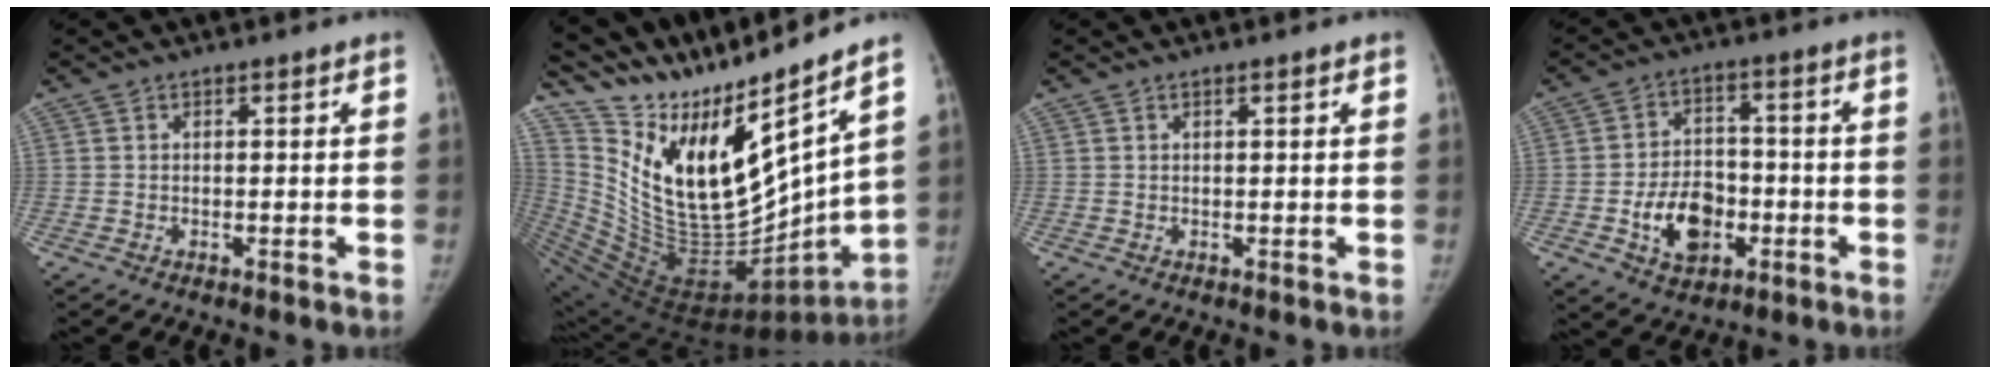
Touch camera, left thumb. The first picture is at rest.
{"total": 26.2, "force": [19.5, 4.4, 17.0], "torque": [-0.243, -0.123, 0.364]}
{"total": 0.6, "force": [0.4, 0.0, 0.4], "torque": [-0.004, 0.001, 0.005]}
{"total": 10.9, "force": [-3.4, 7.7, 6.8], "torque": [-0.081, 0.017, -0.055]}